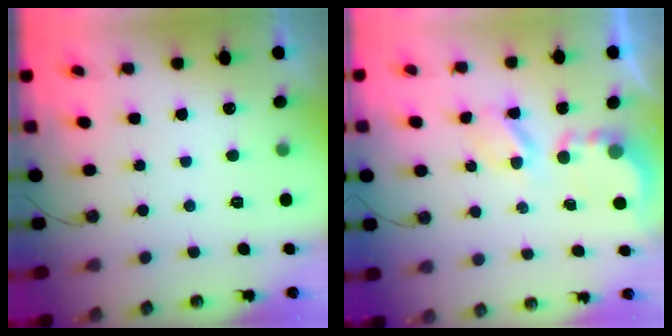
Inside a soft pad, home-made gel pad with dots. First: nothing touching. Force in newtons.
{"total": 4.9, "press": 4.9, "slide": 0.3}